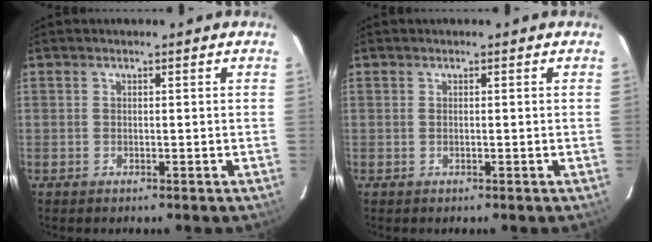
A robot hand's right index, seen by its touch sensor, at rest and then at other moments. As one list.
[{"total": 0.0}]